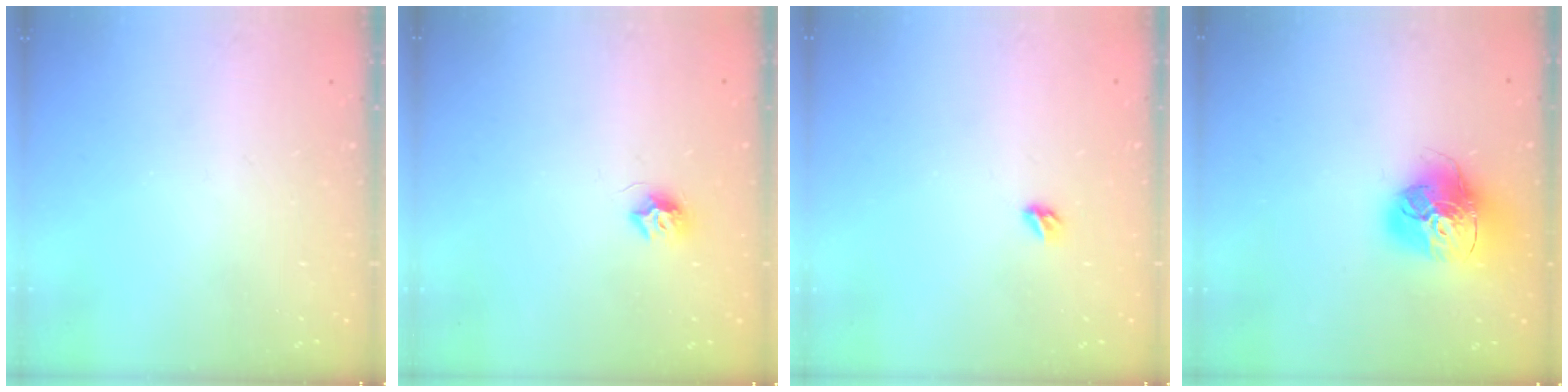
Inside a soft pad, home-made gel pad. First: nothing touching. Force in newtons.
{"total": 7.4, "press": 7.4, "slide": 0.4}
{"total": 3.5, "press": 3.5, "slide": 0.8}
{"total": 18.4, "press": 18.3, "slide": 1.8}